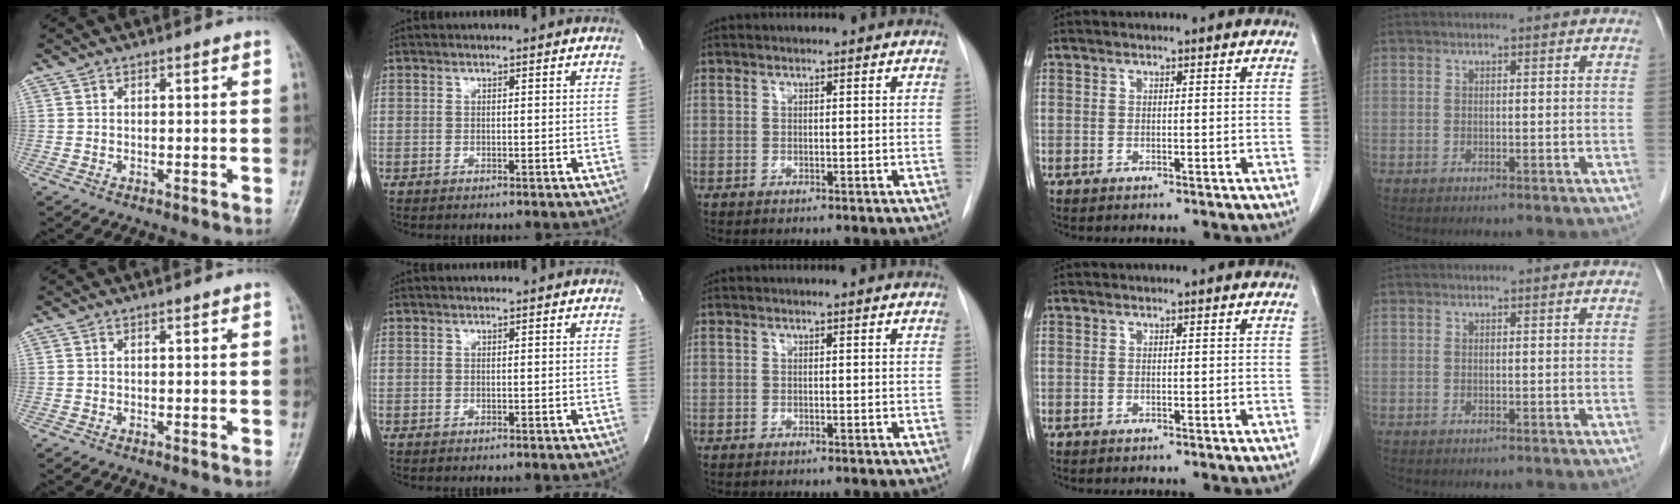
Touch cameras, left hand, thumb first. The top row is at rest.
{}